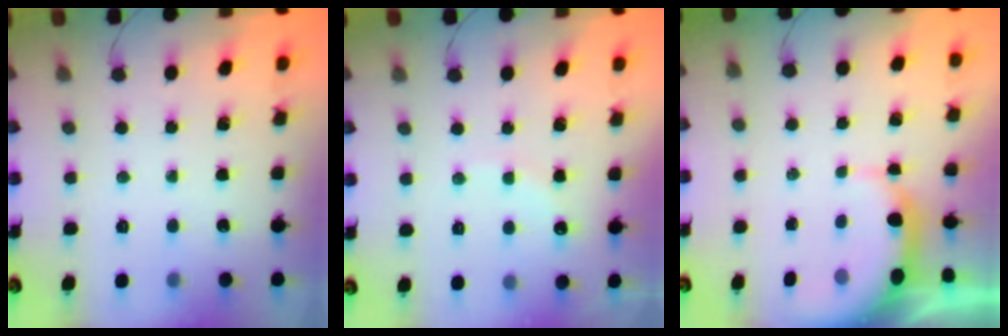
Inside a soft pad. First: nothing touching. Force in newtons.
{"total": 8.1, "press": 8.0, "slide": 1.7}
{"total": 6.2, "press": 6.1, "slide": 1.1}